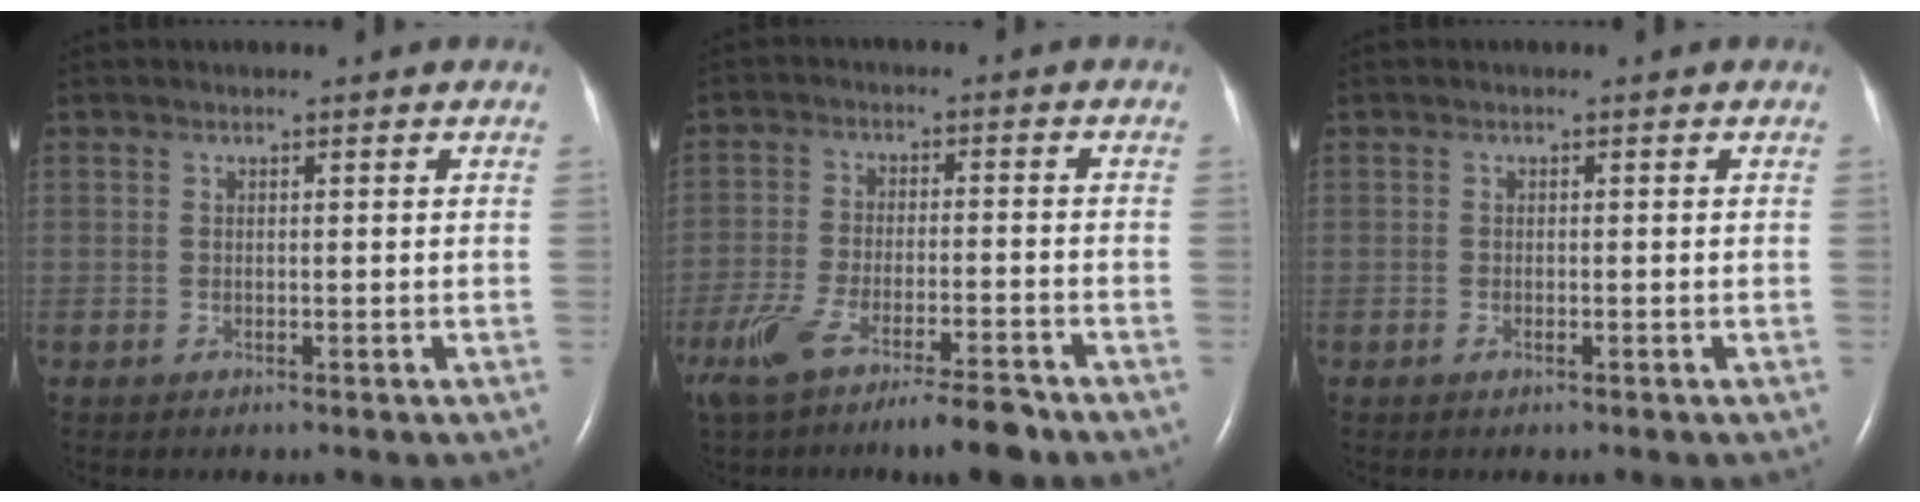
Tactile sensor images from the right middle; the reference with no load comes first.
{"total": 11.4, "force": [-8.3, 1.8, 7.6], "torque": [-0.143, -0.015, -0.138]}
{"total": 0.6, "force": [-0.4, 0.2, 0.4], "torque": [-0.011, -0.001, -0.005]}